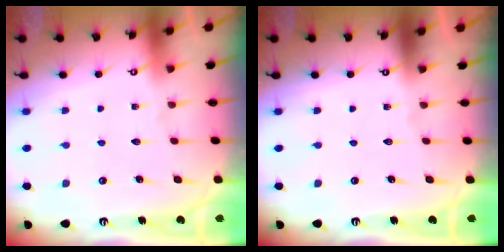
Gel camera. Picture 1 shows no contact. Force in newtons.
{"total": 0.0}